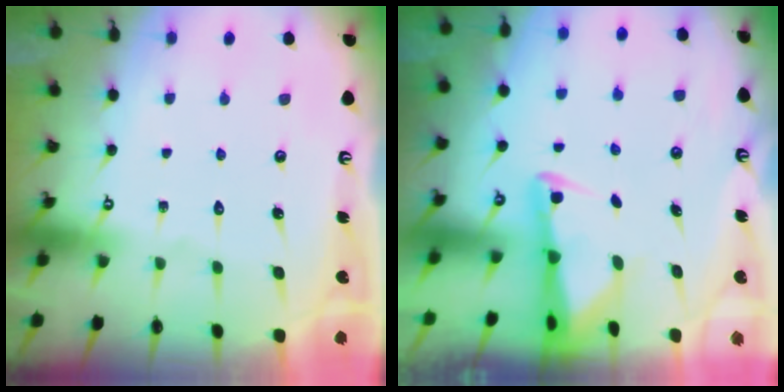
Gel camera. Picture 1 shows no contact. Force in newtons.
{"total": 2.5, "press": 2.4, "slide": 0.5}